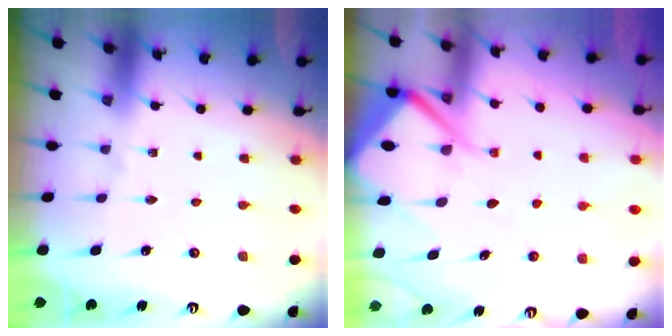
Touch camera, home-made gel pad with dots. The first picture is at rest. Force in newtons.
{"total": 8.6, "press": 8.5, "slide": 0.9}